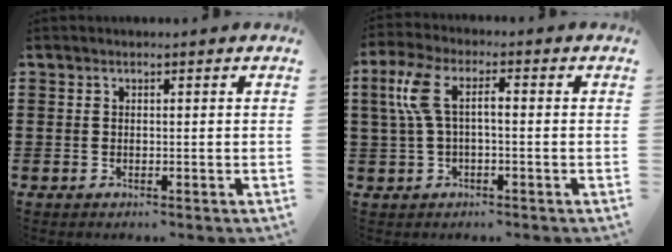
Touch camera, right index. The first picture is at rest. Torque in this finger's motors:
{"motor_torque": [1.44, 0.70, 0.89, 0.21]}